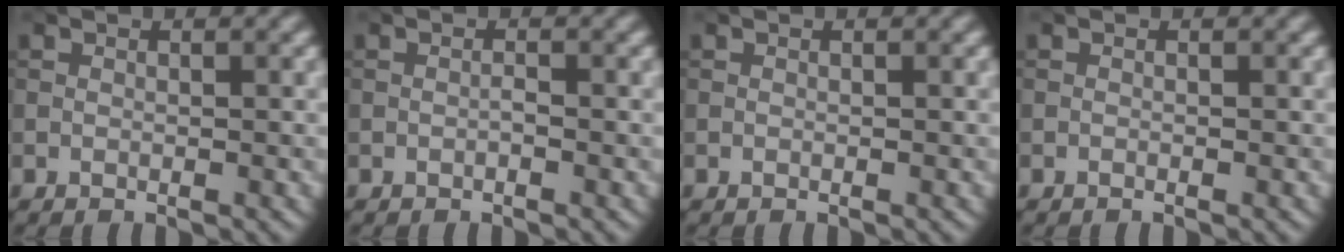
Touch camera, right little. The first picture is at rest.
{"total": 0.5, "force": [-0.3, 0.1, 0.4], "torque": [-0.009, 0.002, -0.006]}
{"total": 0.0}
{"total": 0.0}